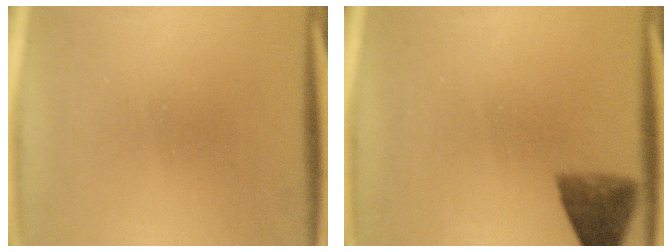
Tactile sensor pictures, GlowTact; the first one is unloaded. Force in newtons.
{"total": 3.5}